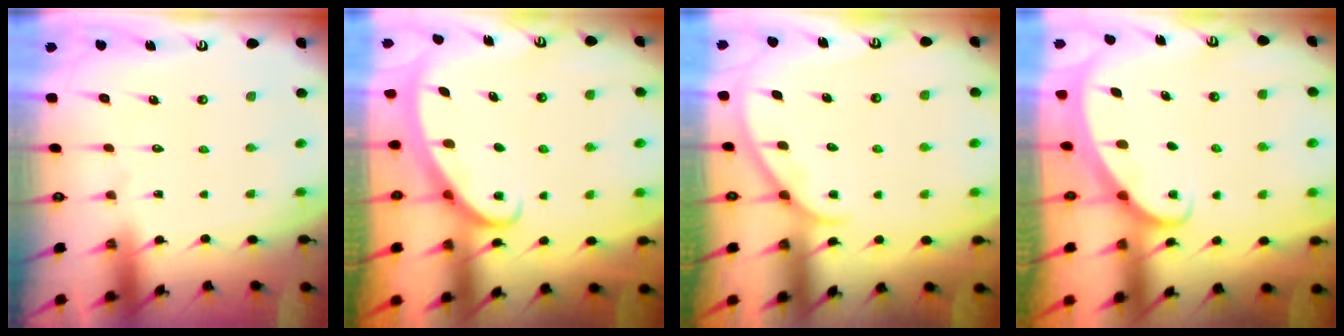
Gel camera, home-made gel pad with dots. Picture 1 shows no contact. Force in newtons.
{"total": 2.5, "press": 2.5, "slide": 0.4}
{"total": 3.9, "press": 3.9, "slide": 0.5}
{"total": 1.7, "press": 1.7, "slide": 0.2}